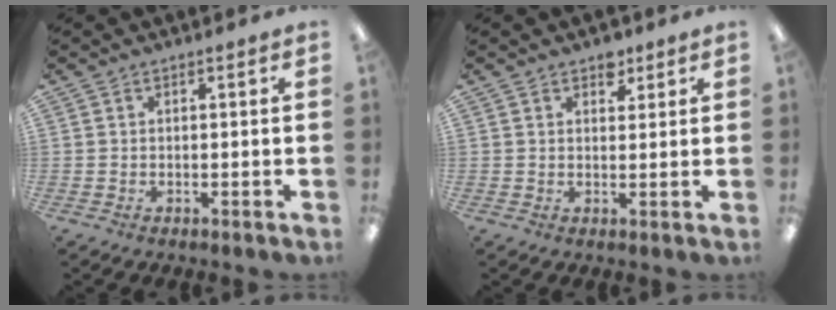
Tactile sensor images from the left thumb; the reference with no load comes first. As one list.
[{"total": 3.5, "force": [2.6, 2.0, 1.0], "torque": [-0.001, -0.011, 0.044]}]